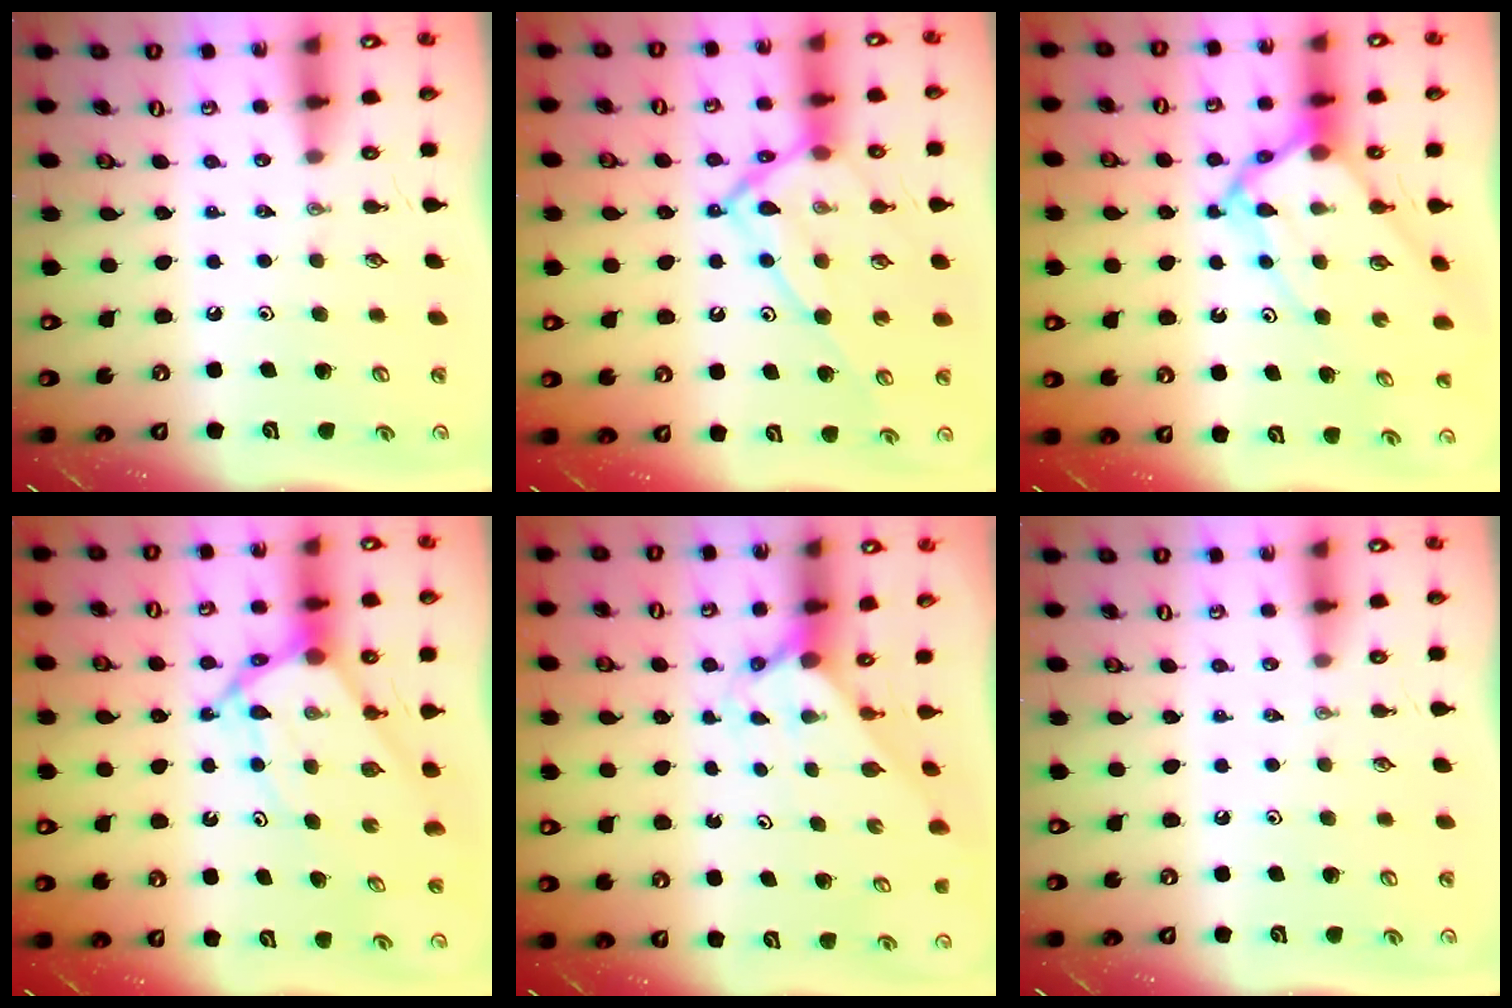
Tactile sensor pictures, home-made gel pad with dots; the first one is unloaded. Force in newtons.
{"total": 17.6, "press": 17.5, "slide": 1.4}
{"total": 9.7, "press": 9.7, "slide": 0.8}
{"total": 9.5, "press": 9.4, "slide": 0.7}
{"total": 2.0, "press": 2.0, "slide": 0.2}
{"total": 0.0}